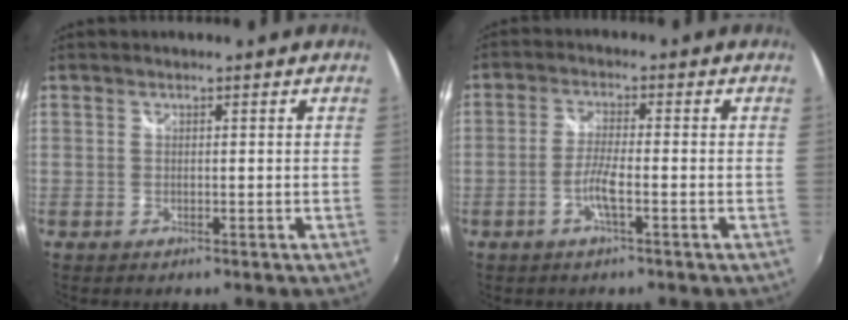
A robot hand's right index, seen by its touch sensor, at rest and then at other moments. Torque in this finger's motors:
{"motor_torque": [-0.03, -0.09, 0.04, 0.02]}